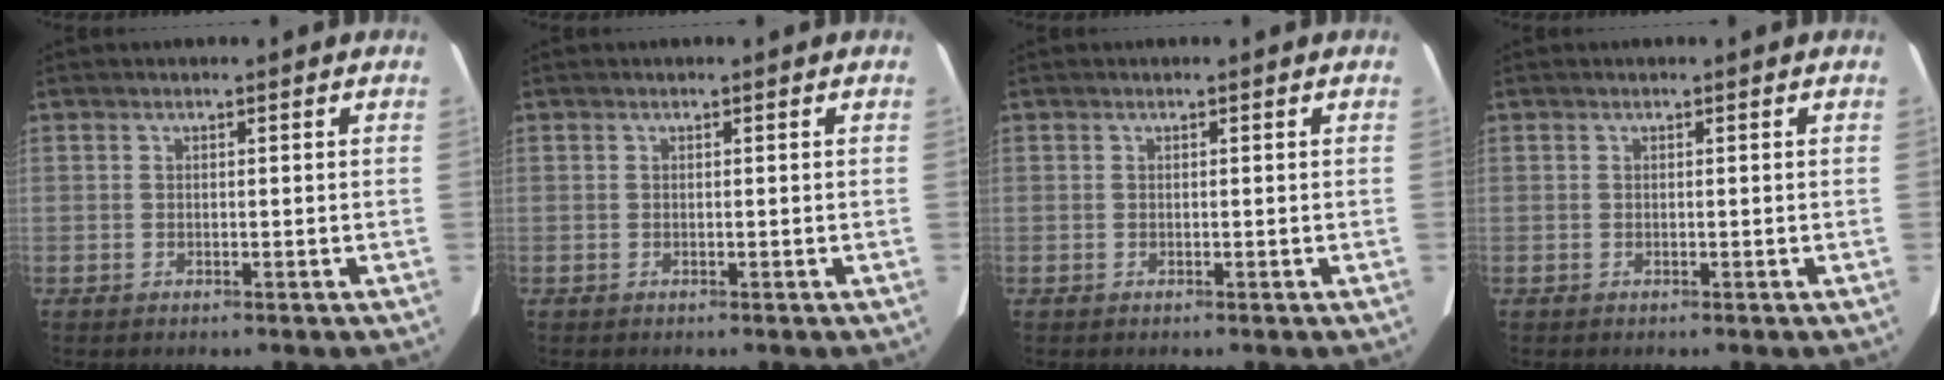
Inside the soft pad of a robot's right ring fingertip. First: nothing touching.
{"total": 0.0}
{"total": 0.0}
{"total": 0.0}